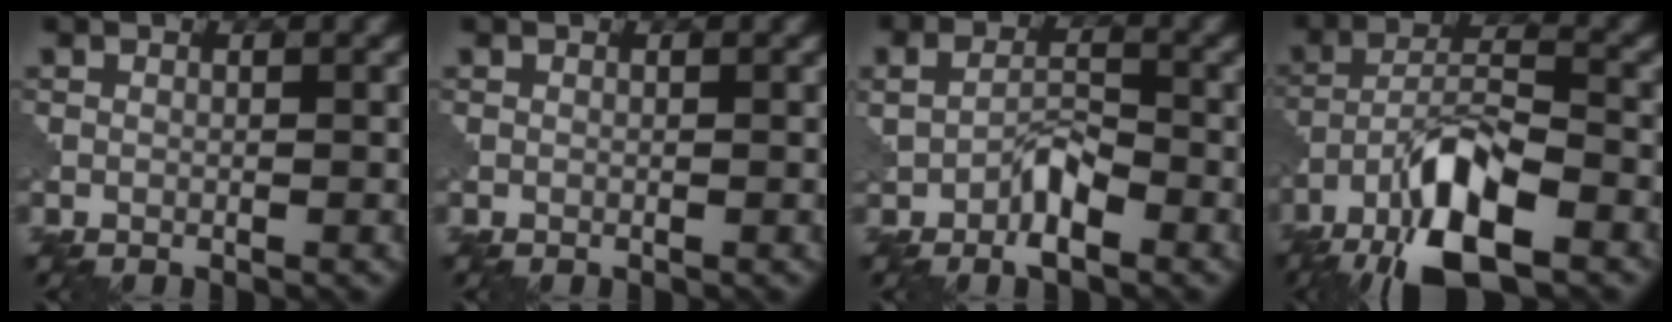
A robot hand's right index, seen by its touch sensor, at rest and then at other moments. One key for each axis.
{"total": 0.0}
{"total": 3.3, "fx": -1.4, "fy": 1.8, "fz": 2.4, "tx": -0.041, "ty": 0.005, "tz": -0.027}
{"total": 9.5, "fx": -5.7, "fy": 3.0, "fz": 7.1, "tx": -0.126, "ty": 0.009, "tz": -0.108}